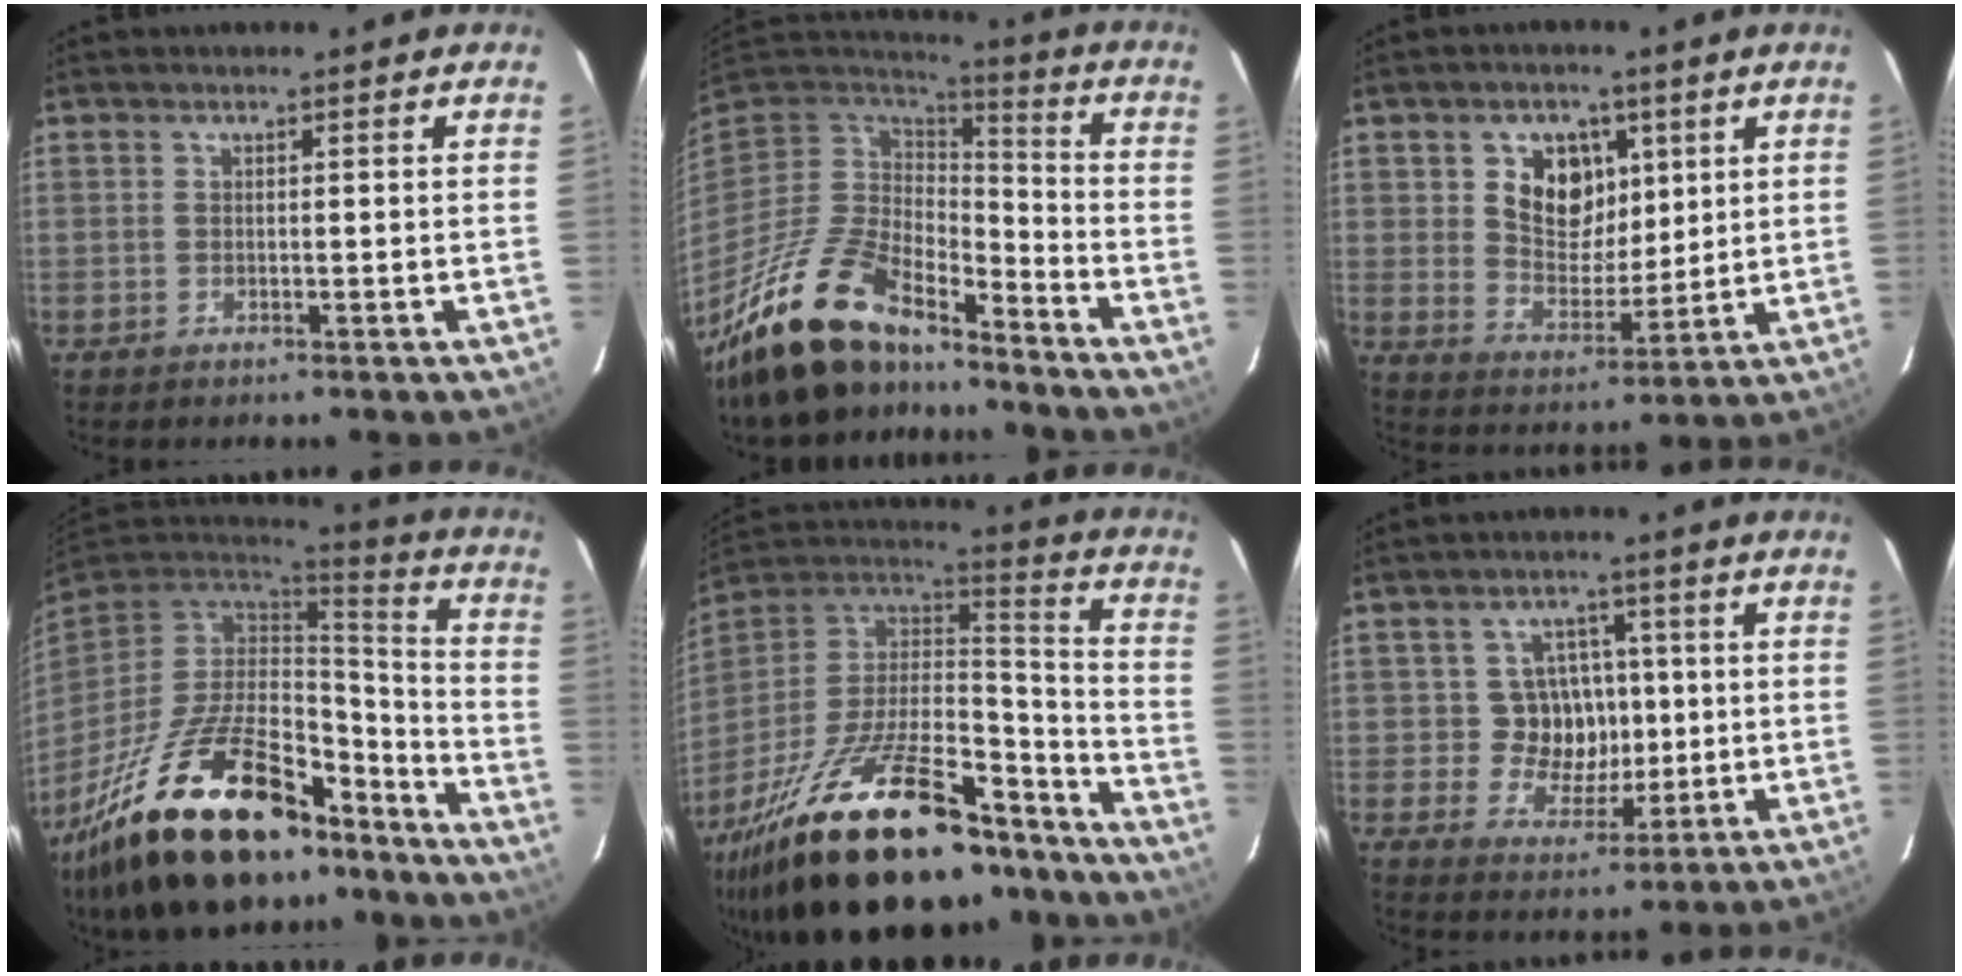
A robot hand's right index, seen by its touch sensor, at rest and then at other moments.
{"total": 20.4, "force": [-15.7, 7.1, 10.9], "torque": [-0.225, -0.031, -0.284]}
{"total": 10.0, "force": [3.5, 7.6, 5.5], "torque": [-0.102, 0.006, 0.069]}
{"total": 30.3, "force": [-20.2, 13.2, 18.3], "torque": [-0.349, -0.005, -0.304]}
{"total": 36.1, "force": [-24.5, 13.4, 22.9], "torque": [-0.415, -0.015, -0.368]}
{"total": 7.9, "force": [0.1, 7.6, 2.4], "torque": [-0.044, 0.009, 0.004]}